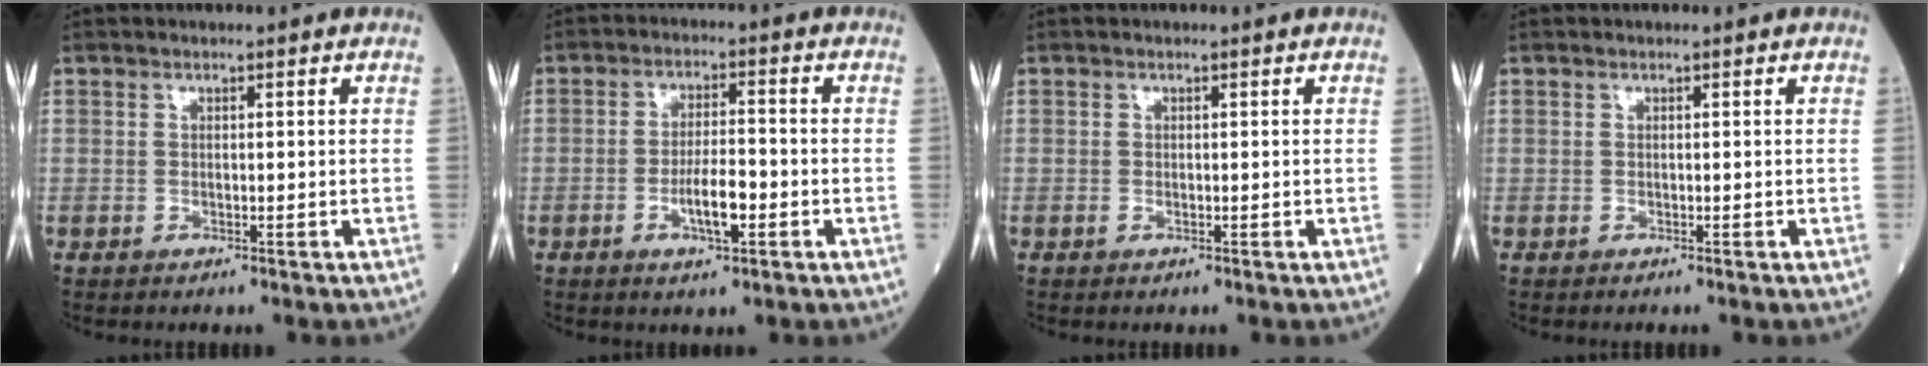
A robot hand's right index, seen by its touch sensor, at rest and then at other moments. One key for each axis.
{"total": 5.6, "fx": -2.1, "fy": 1.2, "fz": 5.0, "tx": -0.092, "ty": 0.001, "tz": -0.037}
{"total": 0.0}
{"total": 0.0}